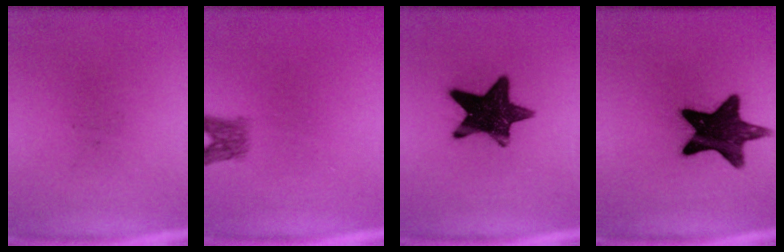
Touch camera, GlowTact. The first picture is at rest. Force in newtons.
{"total": 2.5}
{"total": 14.3}
{"total": 15.3}